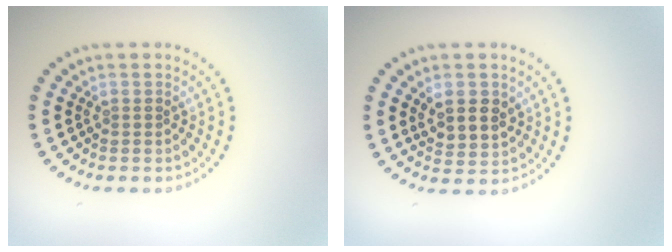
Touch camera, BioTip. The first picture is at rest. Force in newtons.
{"total": 3.0, "press": 2.9, "slide": 0.9}